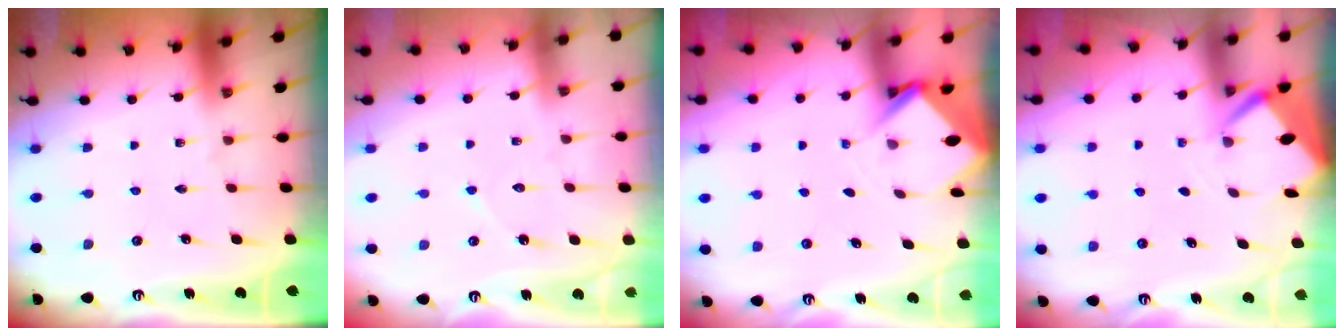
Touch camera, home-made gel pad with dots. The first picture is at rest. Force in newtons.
{"total": 4.7, "press": 4.6, "slide": 0.5}
{"total": 2.9, "press": 2.9, "slide": 0.3}
{"total": 2.6, "press": 2.6, "slide": 0.3}